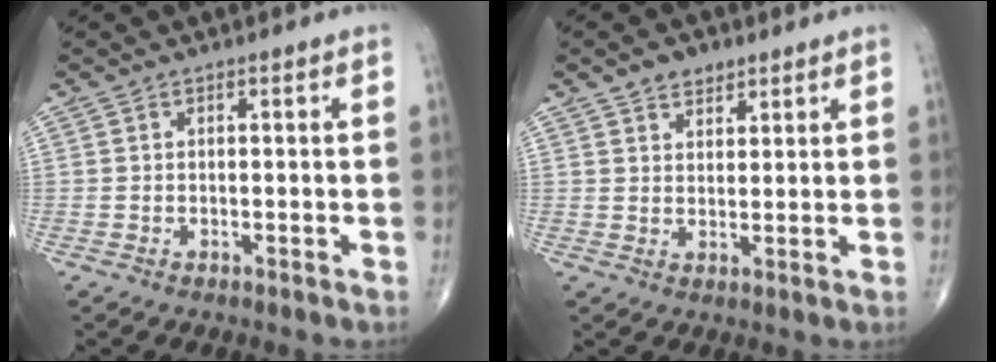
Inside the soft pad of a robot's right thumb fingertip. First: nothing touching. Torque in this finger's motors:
{"motor_torque": [-0.04, -0.04, -0.11, 0.11, 0.00]}